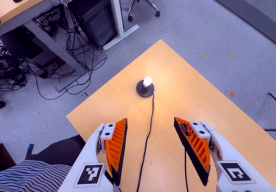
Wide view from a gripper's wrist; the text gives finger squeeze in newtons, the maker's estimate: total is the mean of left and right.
{"total": 0.0}